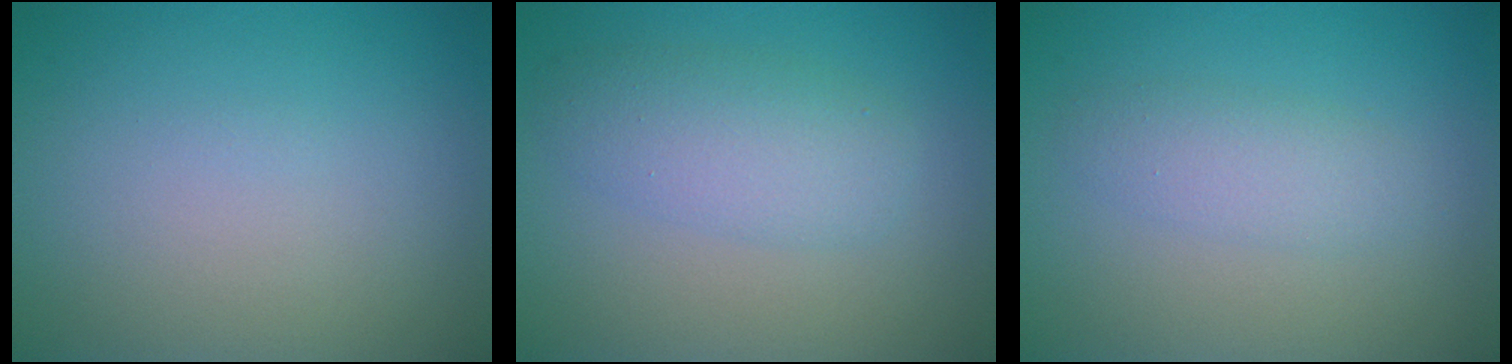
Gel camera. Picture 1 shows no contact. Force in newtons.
{"total": 3.8, "press": 3.8, "slide": 0.1}
{"total": 2.2, "press": 2.2, "slide": 0.2}